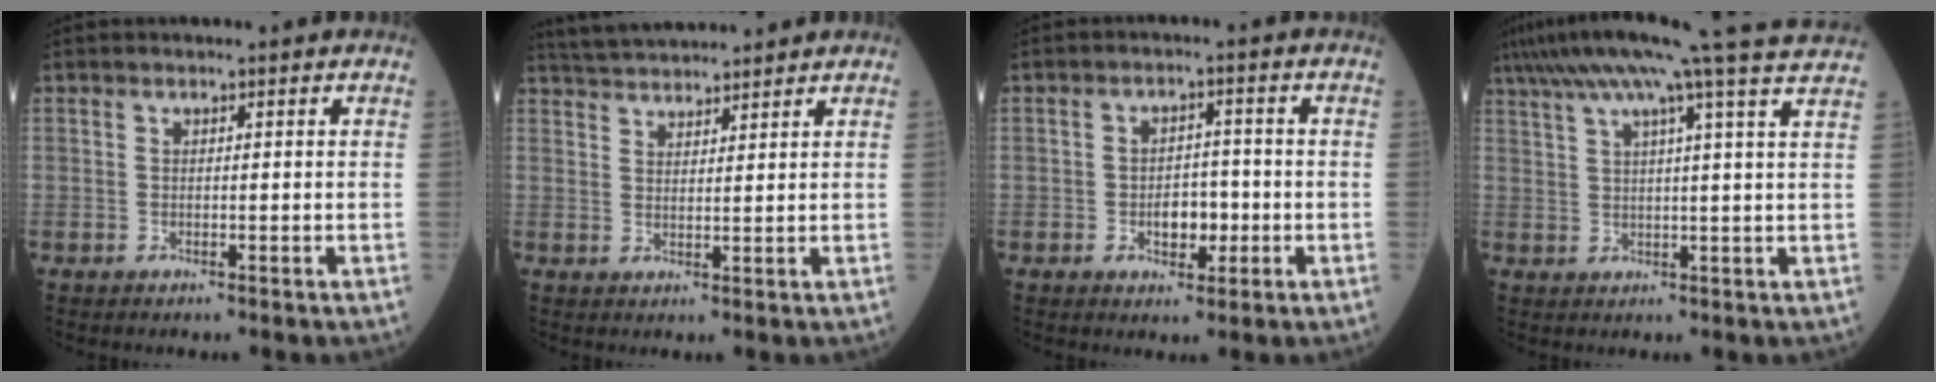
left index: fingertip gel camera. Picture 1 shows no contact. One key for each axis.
{"total": 8.0, "fx": 7.7, "fy": 0.6, "fz": 2.2, "tx": -0.048, "ty": 0.036, "tz": 0.131}
{"total": 4.4, "fx": -1.2, "fy": 2.6, "fz": 3.3, "tx": -0.049, "ty": 0.007, "tz": -0.015}
{"total": 20.1, "fx": 16.7, "fy": -2.2, "fz": 10.9, "tx": -0.194, "ty": 0.003, "tz": 0.221}